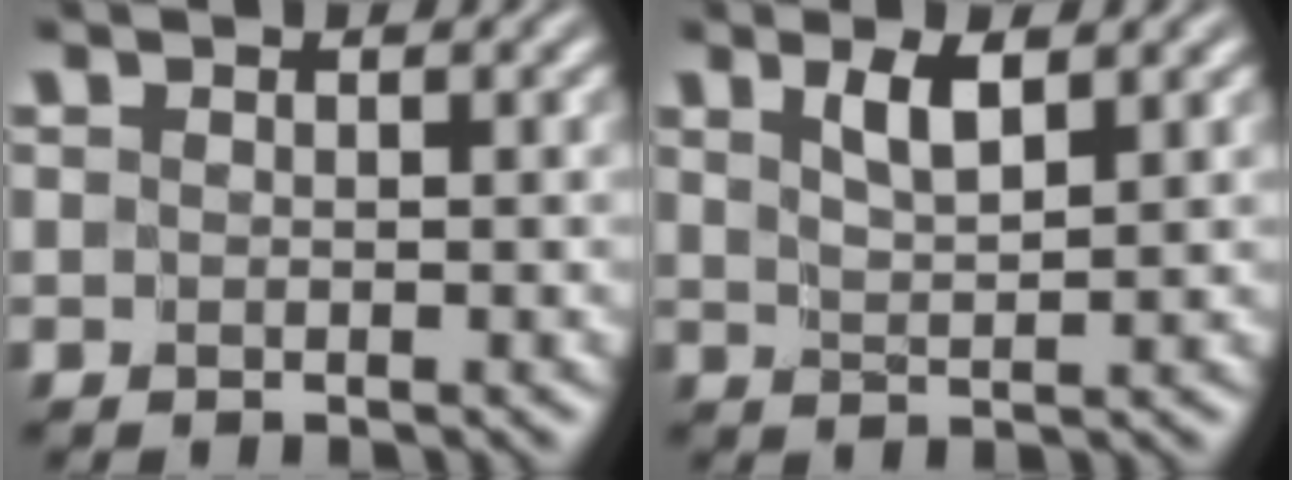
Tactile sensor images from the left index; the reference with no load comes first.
{"total": 2.3, "force": [1.5, 0.3, 1.6], "torque": [-0.031, 0.000, 0.031]}